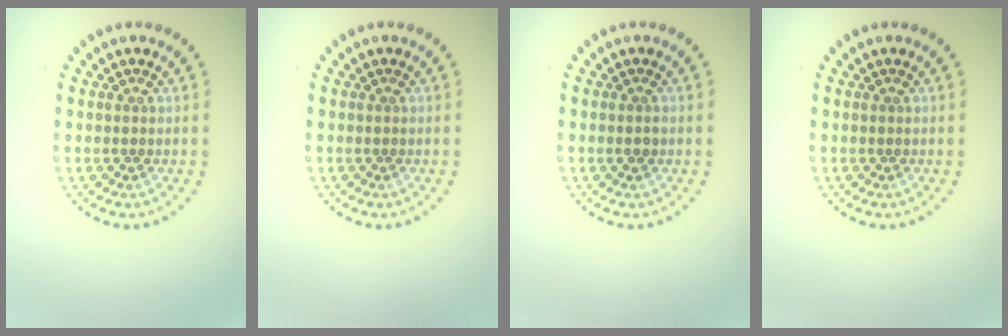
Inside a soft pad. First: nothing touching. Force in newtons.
{"total": 0.0}
{"total": 0.7, "press": 0.7, "slide": 0.1}
{"total": 0.0}